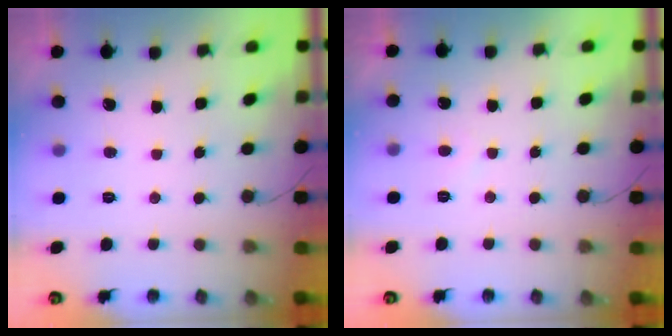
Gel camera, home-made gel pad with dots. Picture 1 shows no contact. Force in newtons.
{"total": 1.8, "press": 1.8, "slide": 0.3}